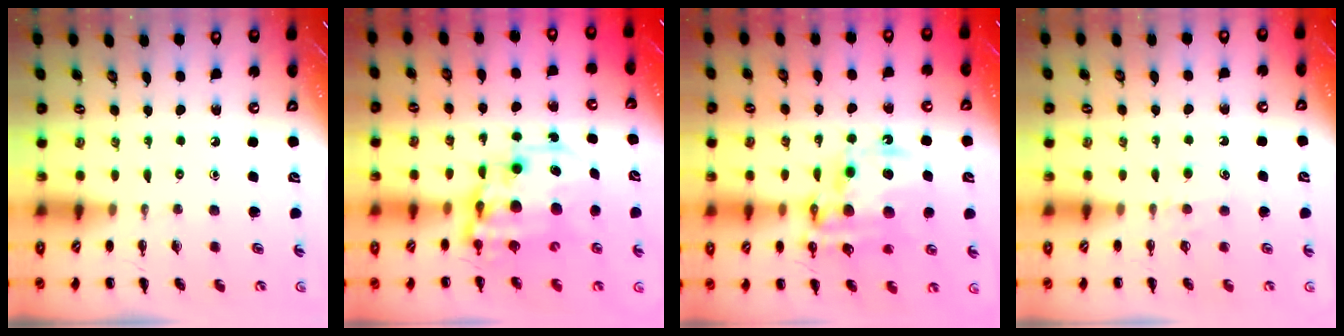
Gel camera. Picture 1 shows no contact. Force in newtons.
{"total": 13.2, "press": 12.9, "slide": 2.8}
{"total": 17.5, "press": 16.9, "slide": 4.2}
{"total": 4.6, "press": 4.5, "slide": 1.2}